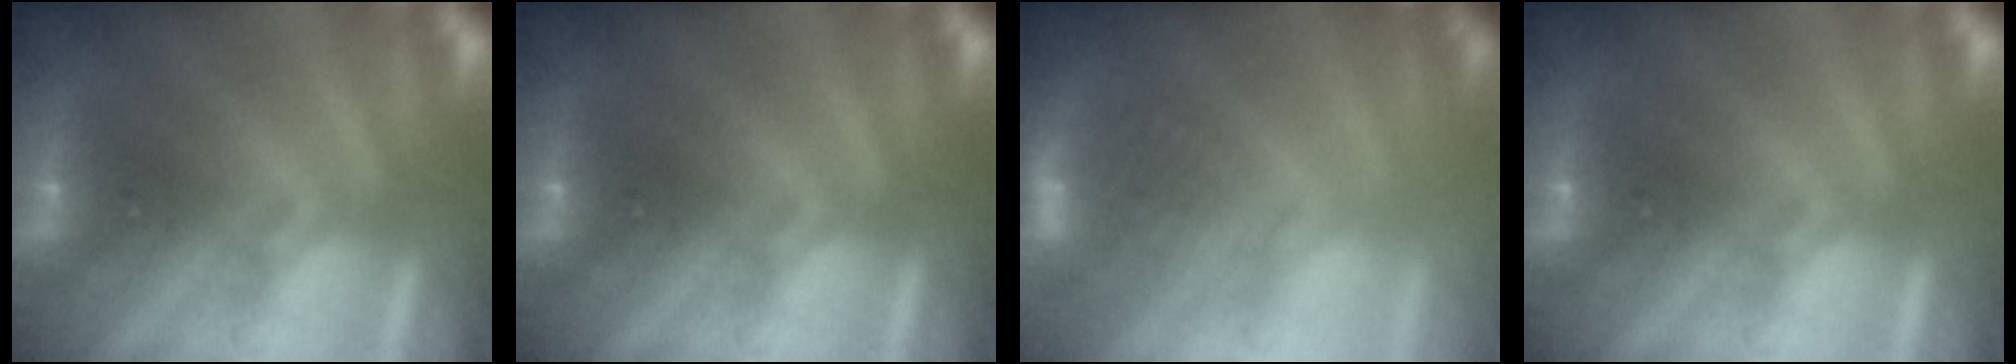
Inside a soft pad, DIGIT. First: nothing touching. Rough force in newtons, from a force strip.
{"total": 0.0}
{"total": 3.9}
{"total": 0.0}